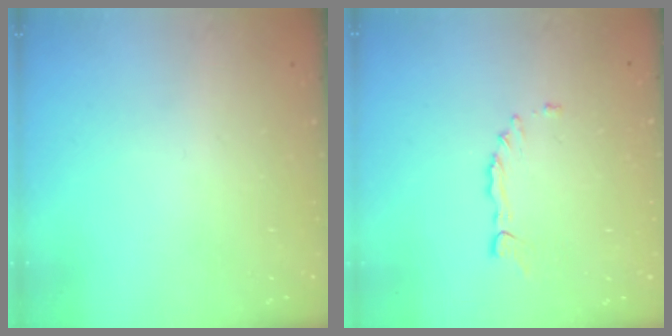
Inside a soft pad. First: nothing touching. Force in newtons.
{"total": 2.2, "press": 2.2, "slide": 0.3}